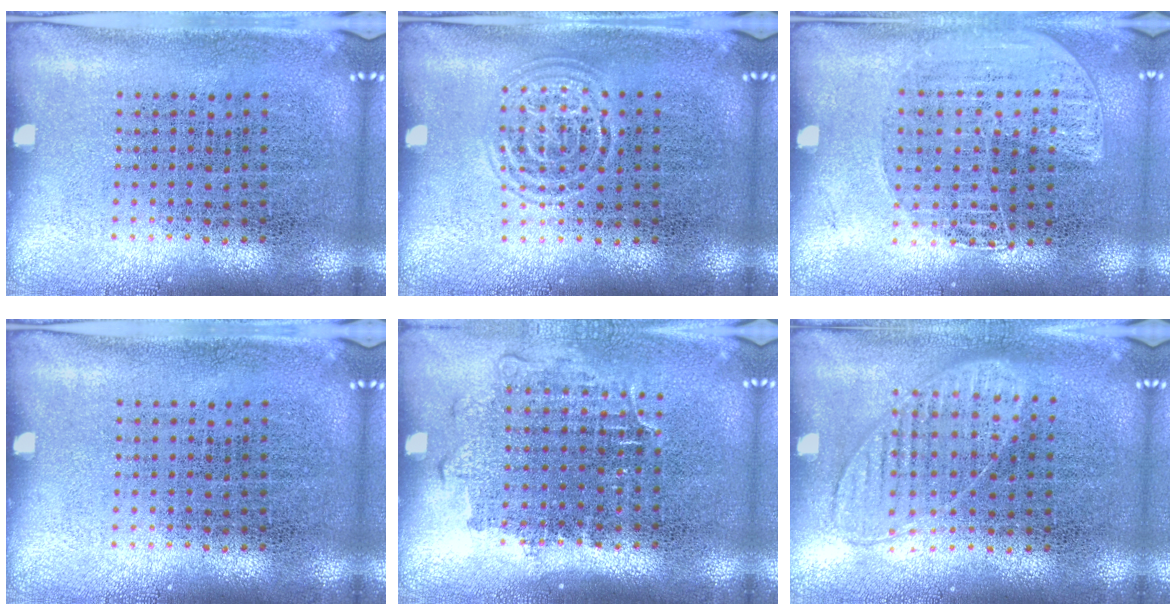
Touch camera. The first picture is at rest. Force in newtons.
{"total": 1.4, "press": 1.3, "slide": 0.3}
{"total": 1.3, "press": 1.3, "slide": 0.1}
{"total": 0.0}
{"total": 1.2, "press": 1.0, "slide": 0.6}
{"total": 0.9, "press": 0.8, "slide": 0.3}